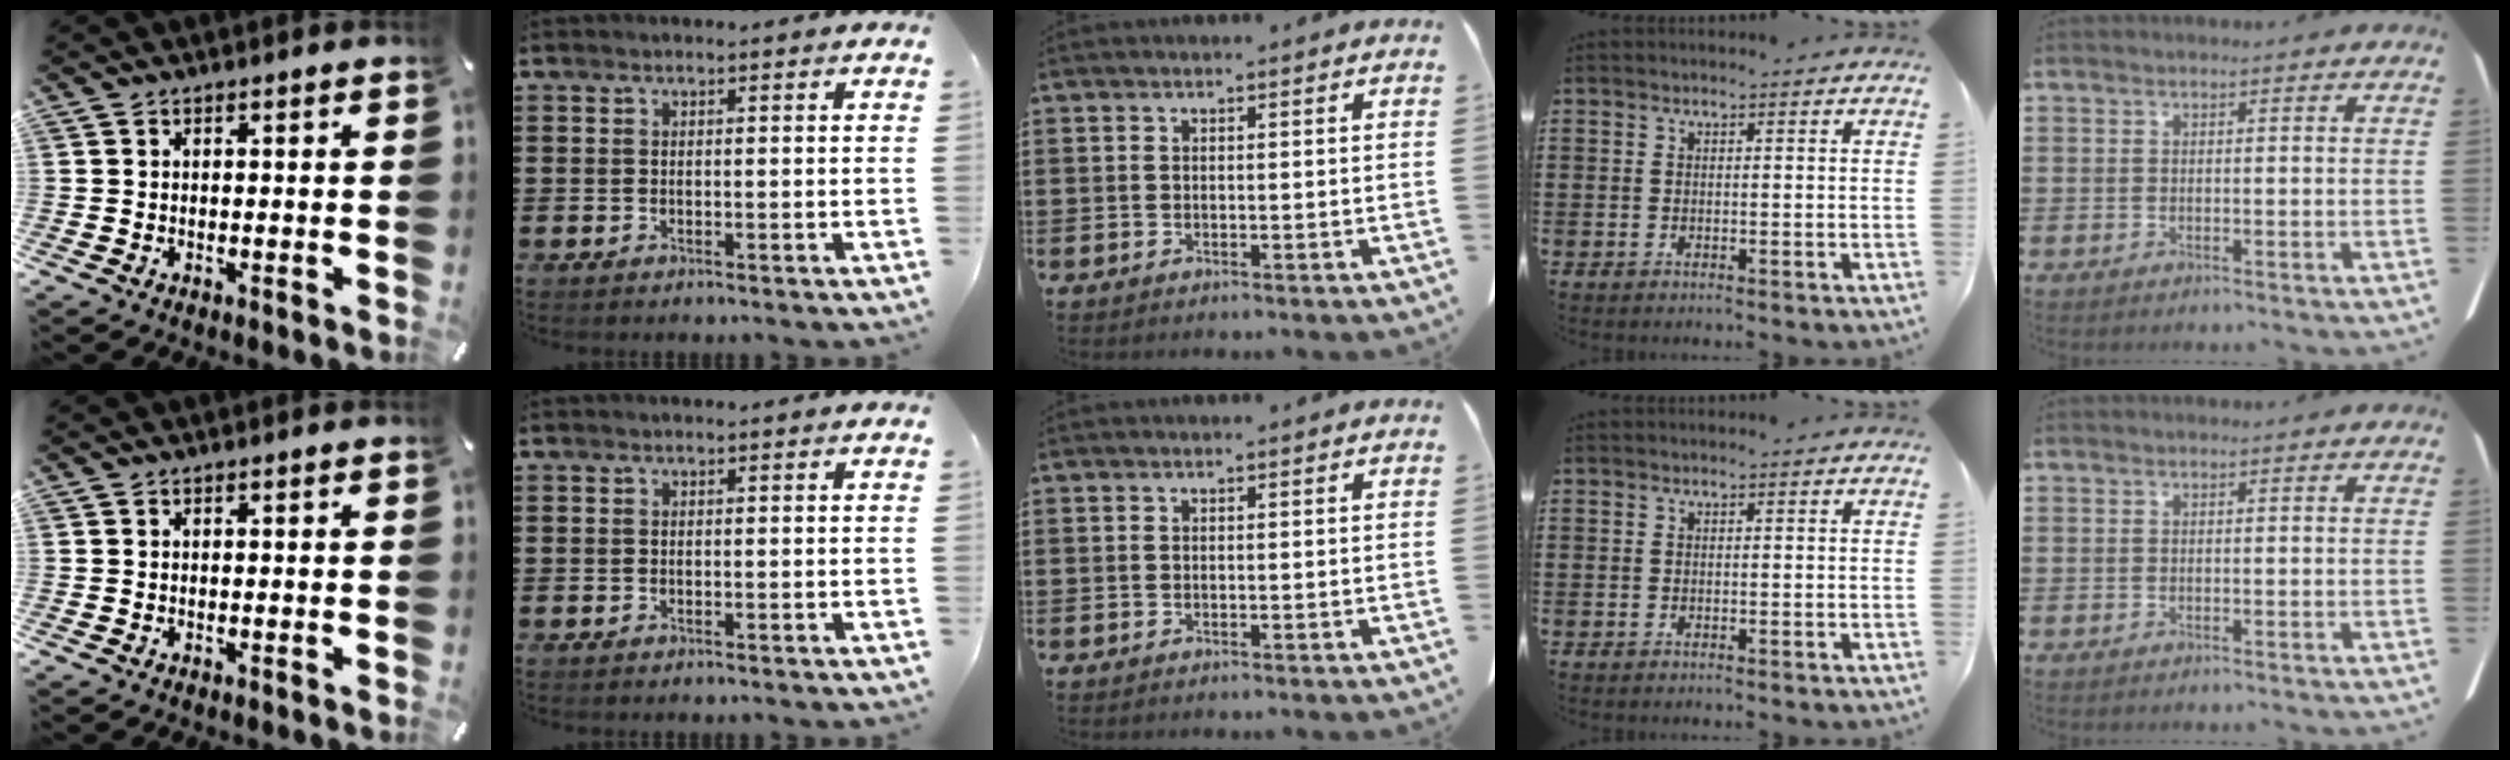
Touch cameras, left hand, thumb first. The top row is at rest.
{}